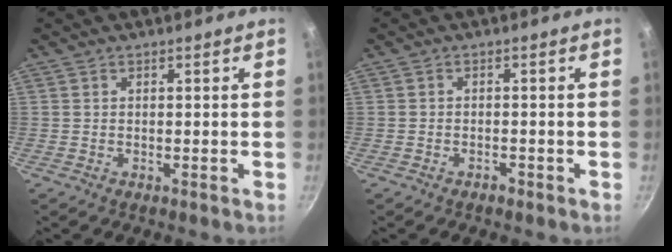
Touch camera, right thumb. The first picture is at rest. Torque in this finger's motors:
{"motor_torque": [-0.16, 0.34, -0.50, 0.41, 0.05]}